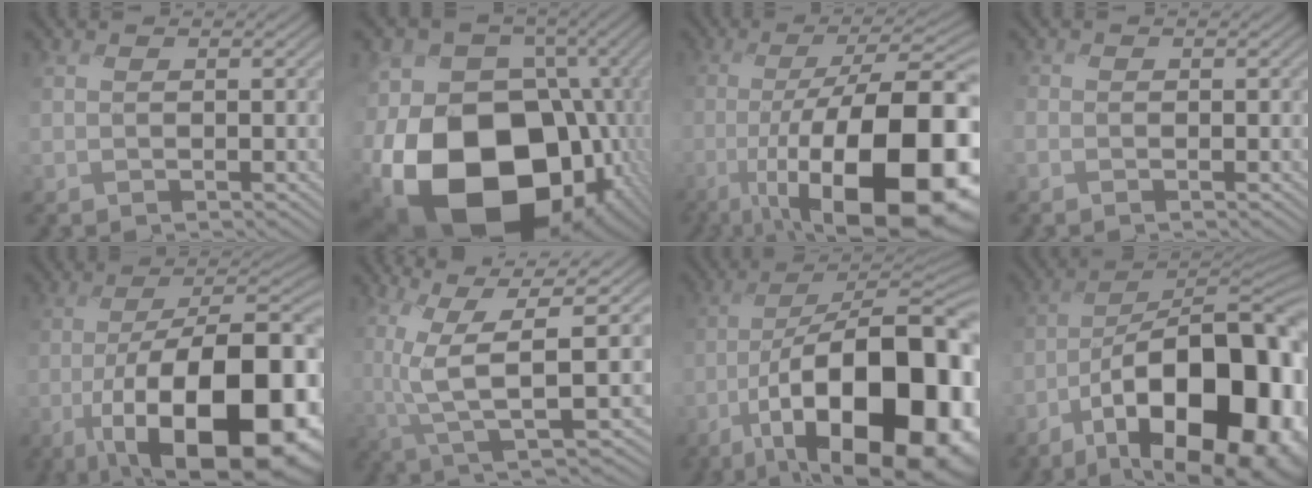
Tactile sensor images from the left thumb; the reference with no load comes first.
{"total": 22.6, "force": [-8.9, 15.1, 14.2], "torque": [-0.314, -0.035, -0.139]}
{"total": 18.8, "force": [-7.6, 5.9, 16.1], "torque": [-0.238, -0.011, -0.126]}
{"total": 0.9, "force": [-0.7, 0.5, -0.3], "torque": [0.009, -0.003, -0.014]}
{"total": 19.6, "force": [-8.3, 7.8, 15.9], "torque": [-0.238, -0.011, -0.137]}
{"total": 8.3, "force": [-0.4, 2.5, 7.9], "torque": [-0.181, -0.012, -0.009]}
{"total": 21.1, "force": [-8.7, 8.6, 17.2], "torque": [-0.241, -0.009, -0.137]}
{"total": 20.4, "force": [-9.5, 9.3, 15.5], "torque": [-0.213, -0.018, -0.142]}